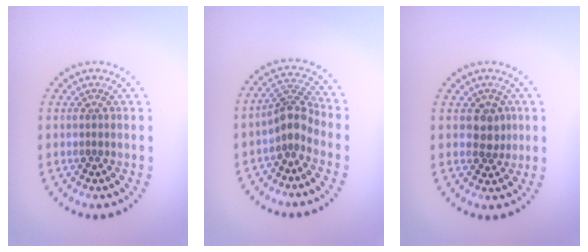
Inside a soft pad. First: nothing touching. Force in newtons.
{"total": 2.7, "press": 2.2, "slide": 1.7}
{"total": 1.9, "press": 1.8, "slide": 0.8}